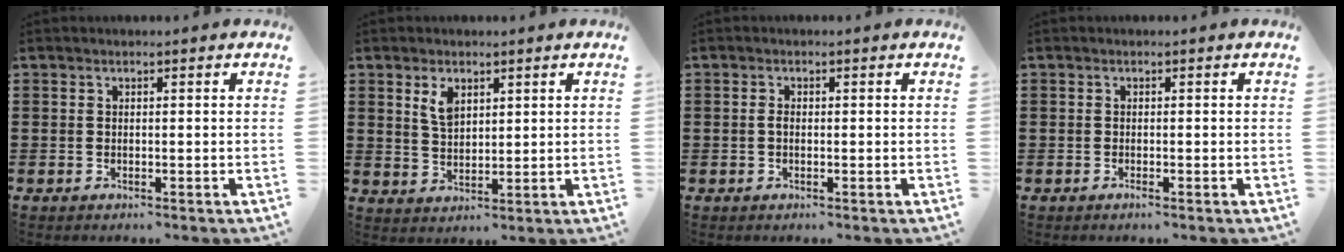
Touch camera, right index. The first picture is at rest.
{"total": 3.8, "force": [2.2, 2.1, 2.4], "torque": [-0.054, 0.006, 0.039]}
{"total": 1.1, "force": [-0.1, 0.6, 0.9], "torque": [-0.020, 0.002, -0.003]}
{"total": 0.5, "force": [-0.5, -0.1, 0.3], "torque": [-0.006, -0.005, -0.008]}